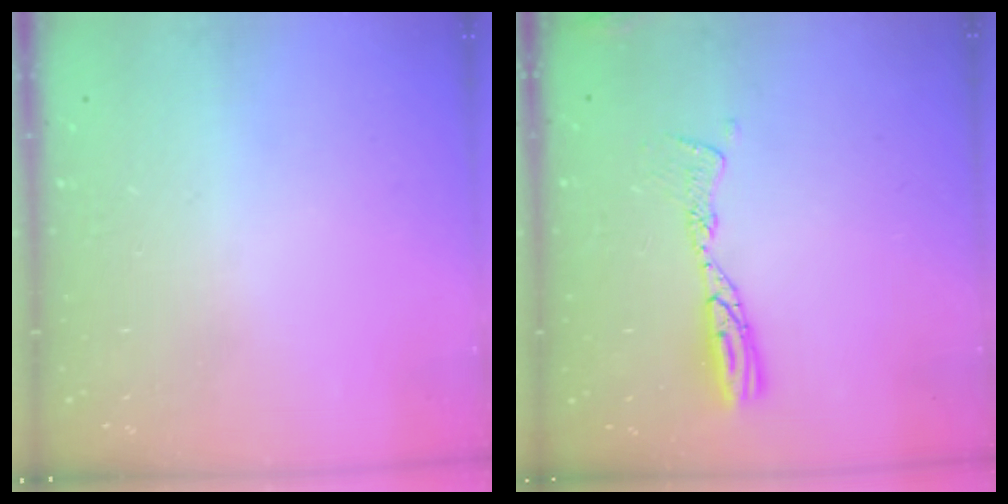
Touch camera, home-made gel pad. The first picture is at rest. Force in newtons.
{"total": 9.7, "press": 9.7, "slide": 0.9}